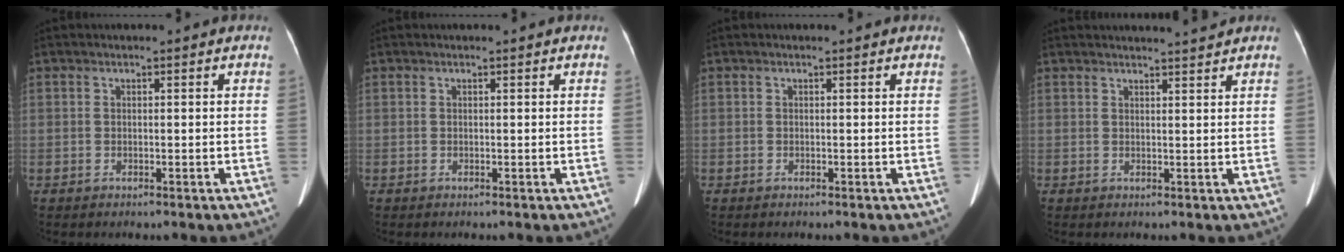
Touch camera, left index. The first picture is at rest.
{"total": 0.6, "force": [0.6, 0.0, 0.1], "torque": [-0.004, 0.000, 0.007]}
{"total": 0.0}
{"total": 3.9, "force": [3.8, -0.6, 0.8], "torque": [-0.011, 0.004, 0.048]}